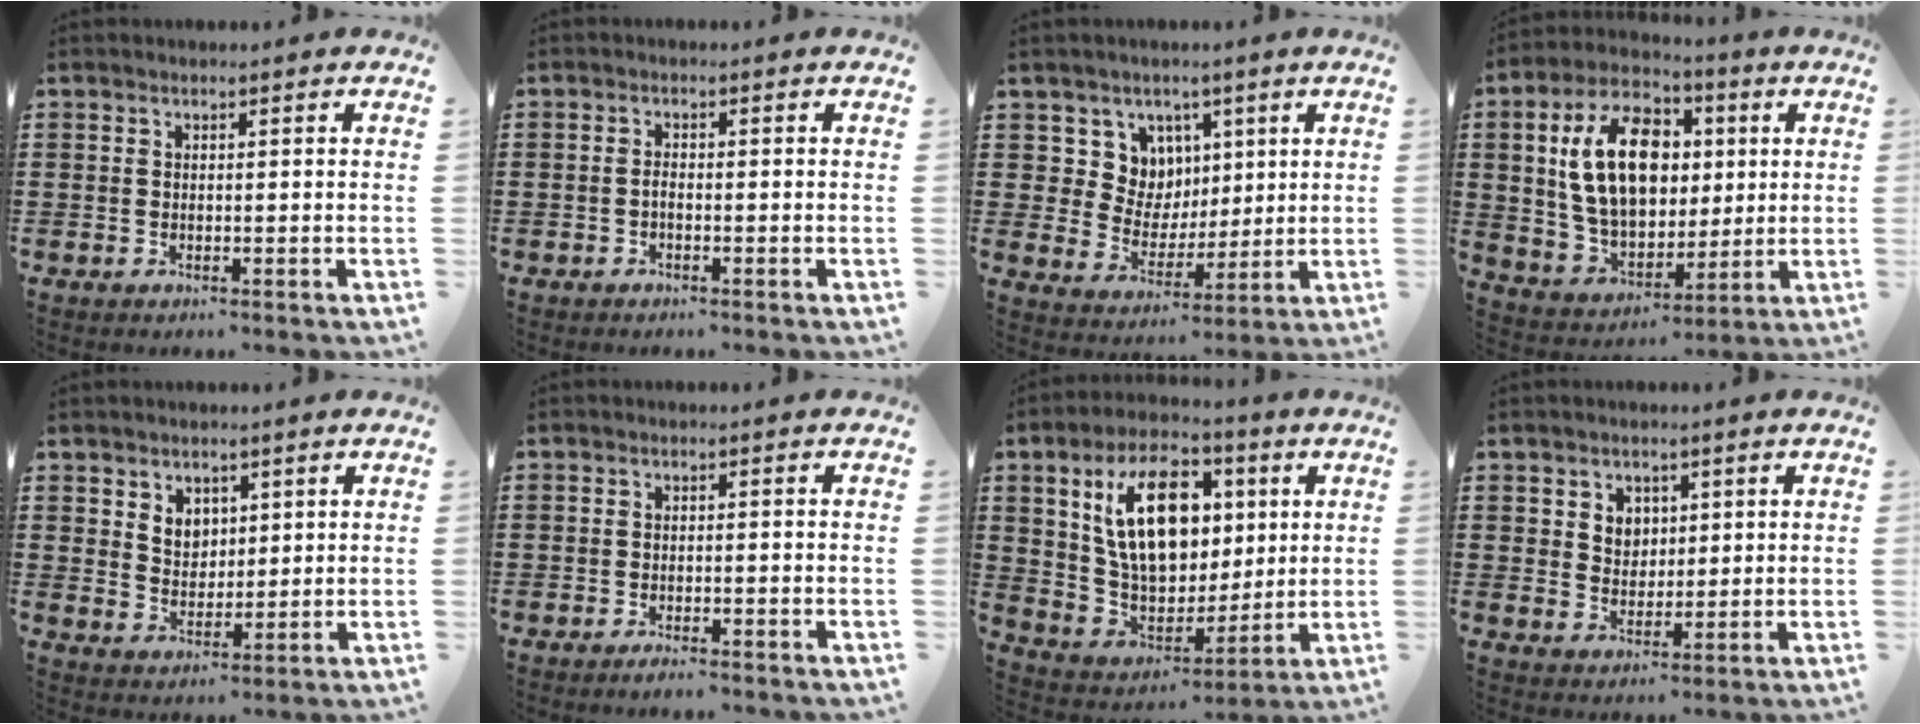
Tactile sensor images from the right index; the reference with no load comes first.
{"total": 0.8, "force": [-0.6, 0.3, 0.5], "torque": [-0.013, -0.001, -0.011]}
{"total": 7.5, "force": [3.0, 6.7, 1.3], "torque": [-0.050, -0.008, 0.056]}
{"total": 15.5, "force": [2.6, 9.9, 11.7], "torque": [-0.251, 0.015, 0.043]}
{"total": 3.8, "force": [2.2, 2.8, 1.0], "torque": [-0.032, 0.009, 0.041]}
{"total": 1.5, "force": [-1.4, -0.1, 0.5], "torque": [-0.012, -0.005, -0.025]}
{"total": 15.5, "force": [4.3, 9.2, 11.6], "torque": [-0.235, 0.015, 0.074]}
{"total": 3.4, "force": [1.6, 2.9, 0.8], "torque": [-0.020, 0.010, 0.027]}